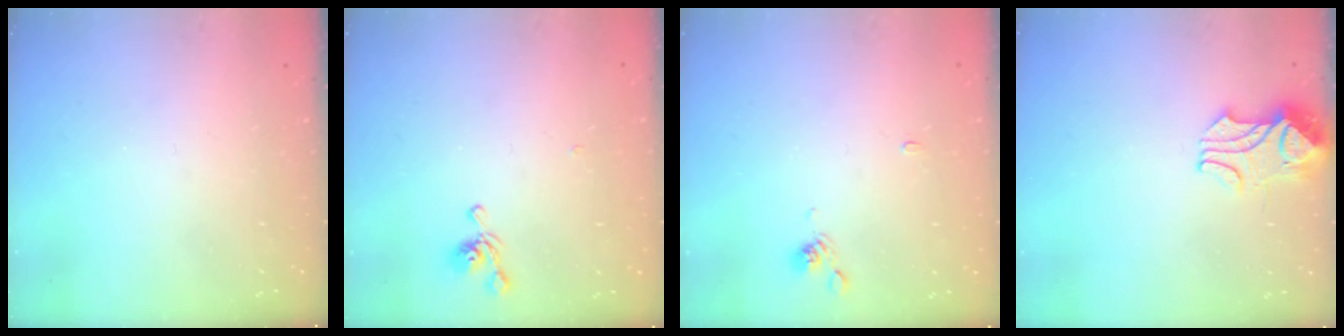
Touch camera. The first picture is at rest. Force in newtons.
{"total": 4.0, "press": 4.0, "slide": 0.4}
{"total": 3.0, "press": 3.0, "slide": 0.3}
{"total": 2.1, "press": 1.9, "slide": 0.8}